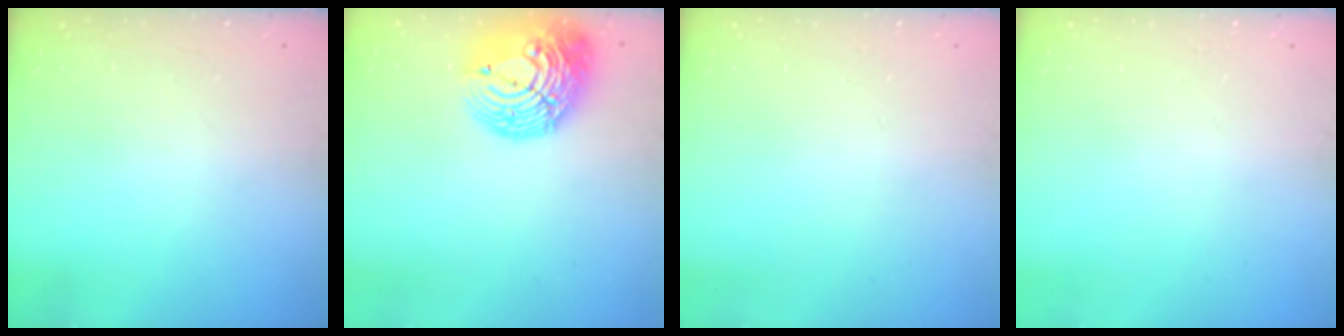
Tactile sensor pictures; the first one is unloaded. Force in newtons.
{"total": 23.2, "press": 23.2, "slide": 1.6}
{"total": 0.0}
{"total": 0.0}